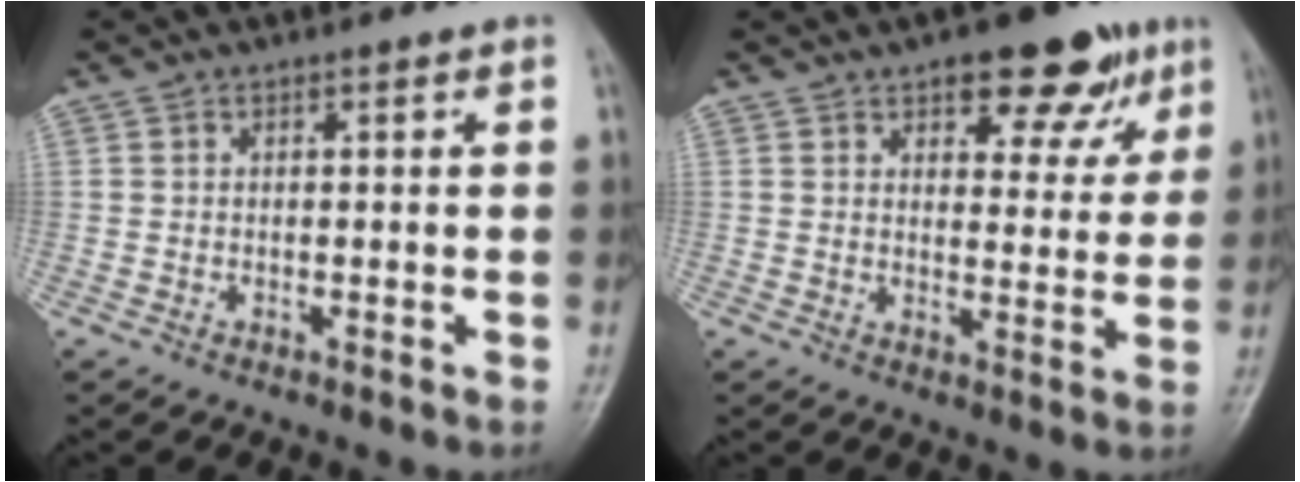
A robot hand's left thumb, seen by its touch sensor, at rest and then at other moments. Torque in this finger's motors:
{"motor_torque": [0.21, 0.27, 0.74, -0.54, 0.00]}